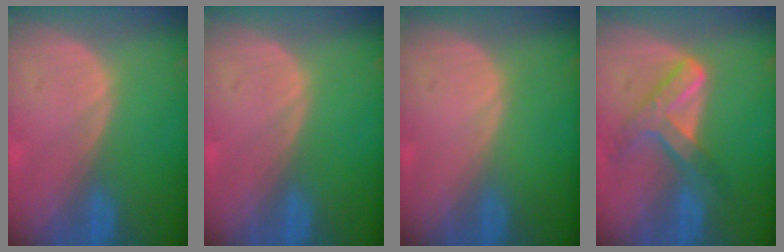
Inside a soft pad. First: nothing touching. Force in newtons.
{"total": 0.0}
{"total": 0.0}
{"total": 7.2, "press": 6.2, "slide": 3.7}